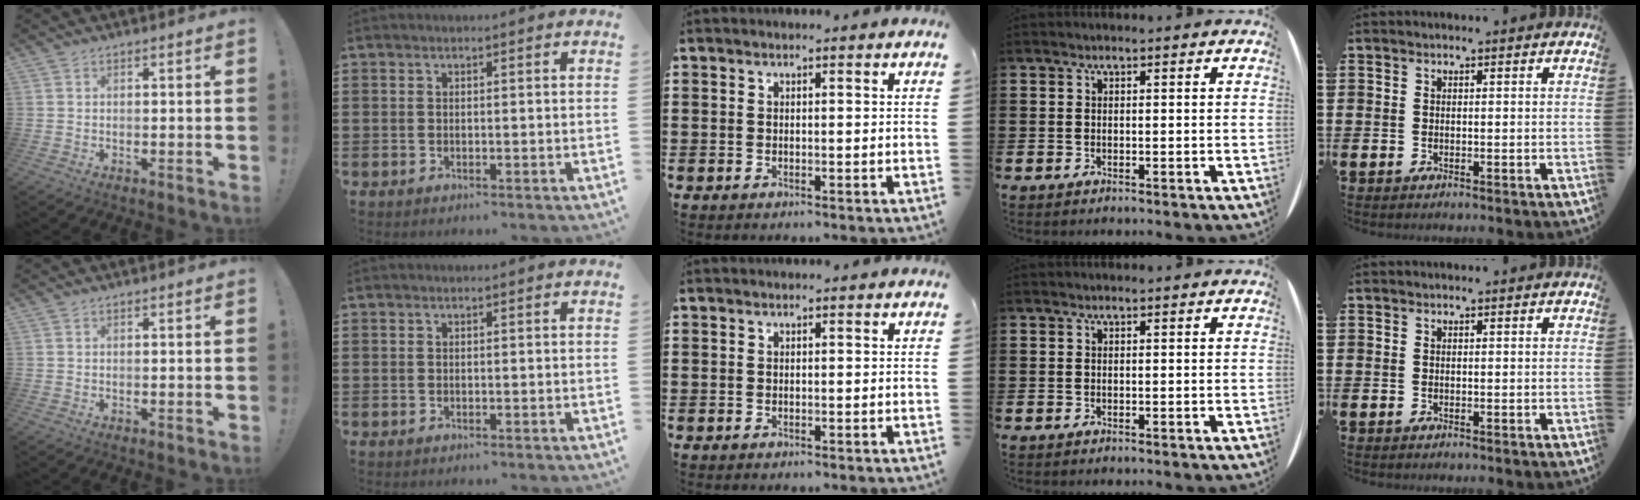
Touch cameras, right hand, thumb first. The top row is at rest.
{}